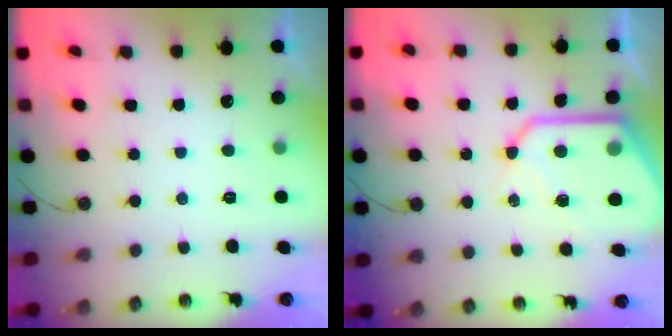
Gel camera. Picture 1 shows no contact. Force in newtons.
{"total": 16.9, "press": 16.8, "slide": 1.6}